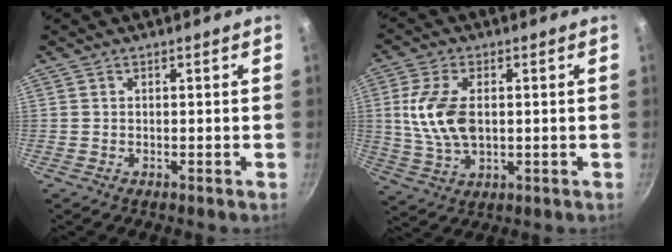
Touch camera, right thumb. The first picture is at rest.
{"total": 11.1, "force": [1.1, 6.4, 9.0], "torque": [-0.174, -0.004, 0.022]}